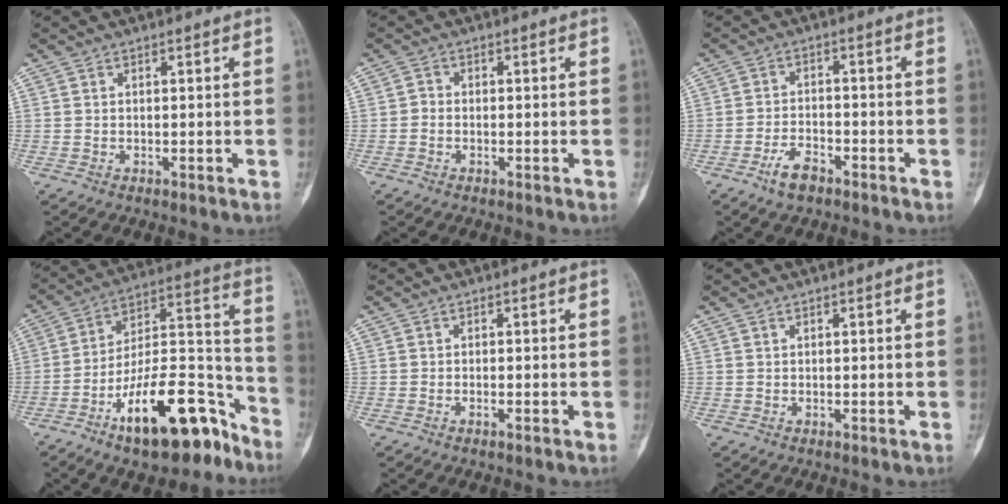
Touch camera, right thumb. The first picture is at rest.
{"total": 1.1, "force": [-0.4, 0.9, 0.5], "torque": [0.004, 0.004, -0.012]}
{"total": 4.8, "force": [-3.2, 2.2, 2.8], "torque": [-0.053, 0.020, -0.058]}
{"total": 21.5, "force": [-13.0, 8.2, 15.0], "torque": [-0.220, 0.102, -0.216]}
{"total": 0.6, "force": [-0.3, 0.1, 0.5], "torque": [-0.014, 0.003, -0.005]}
{"total": 0.0}